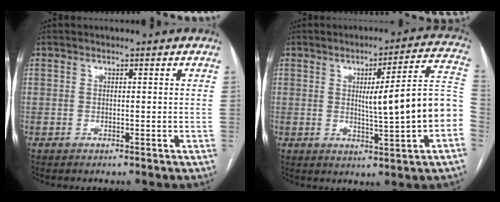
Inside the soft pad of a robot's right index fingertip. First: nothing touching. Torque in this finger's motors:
{"motor_torque": [0.88, -0.13, 0.34, 0.12]}